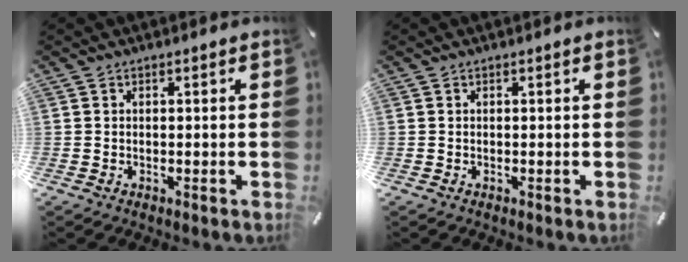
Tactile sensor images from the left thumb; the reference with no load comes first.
{"total": 0.0}